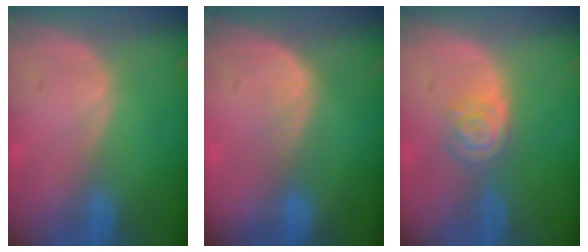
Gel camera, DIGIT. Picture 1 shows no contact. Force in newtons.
{"total": 2.5, "press": 2.0, "slide": 1.6}
{"total": 4.4, "press": 3.9, "slide": 2.0}